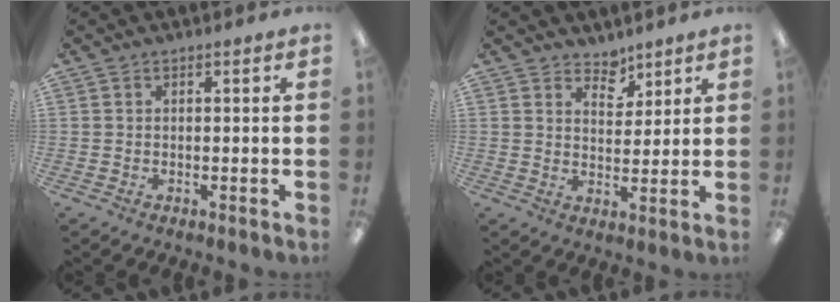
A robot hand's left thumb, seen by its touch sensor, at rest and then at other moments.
{"total": 5.0, "force": [4.4, 2.4, 0.6], "torque": [0.005, -0.032, 0.076]}